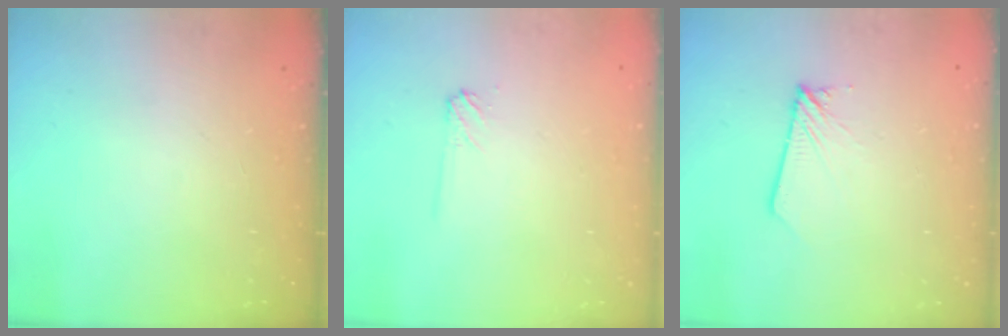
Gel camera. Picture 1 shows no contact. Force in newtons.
{"total": 4.3, "press": 4.2, "slide": 0.8}
{"total": 1.8, "press": 1.8, "slide": 0.1}